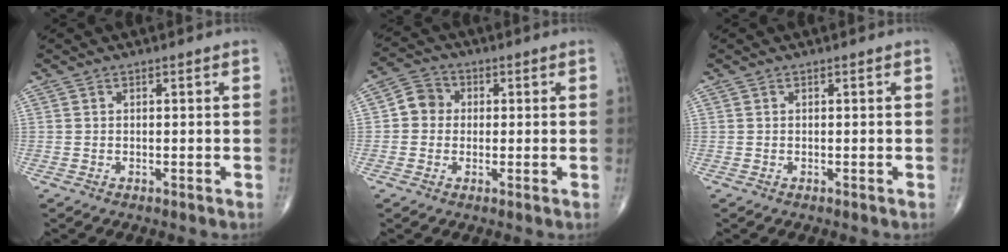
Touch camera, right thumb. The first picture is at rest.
{"total": 5.0, "force": [0.1, 4.6, 2.0], "torque": [-0.015, 0.011, -0.009]}
{"total": 0.0}